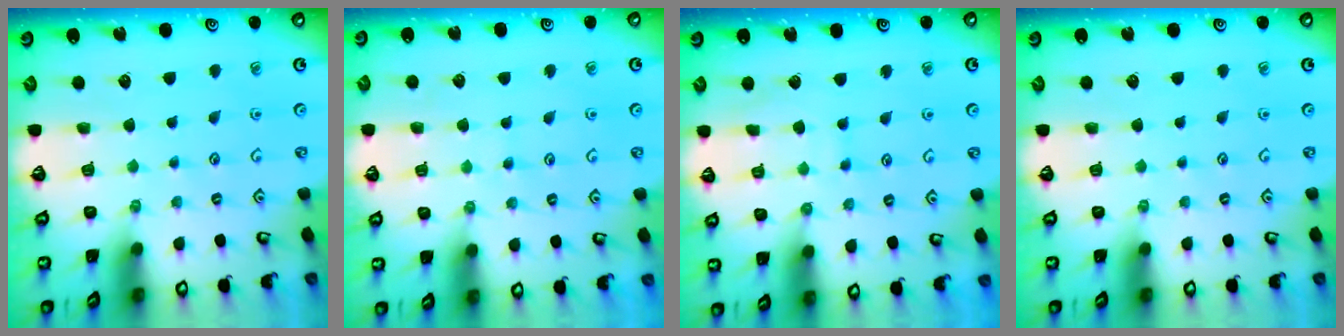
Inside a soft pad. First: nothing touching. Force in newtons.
{"total": 3.8, "press": 3.8, "slide": 0.3}
{"total": 6.0, "press": 6.0, "slide": 0.5}
{"total": 0.0}